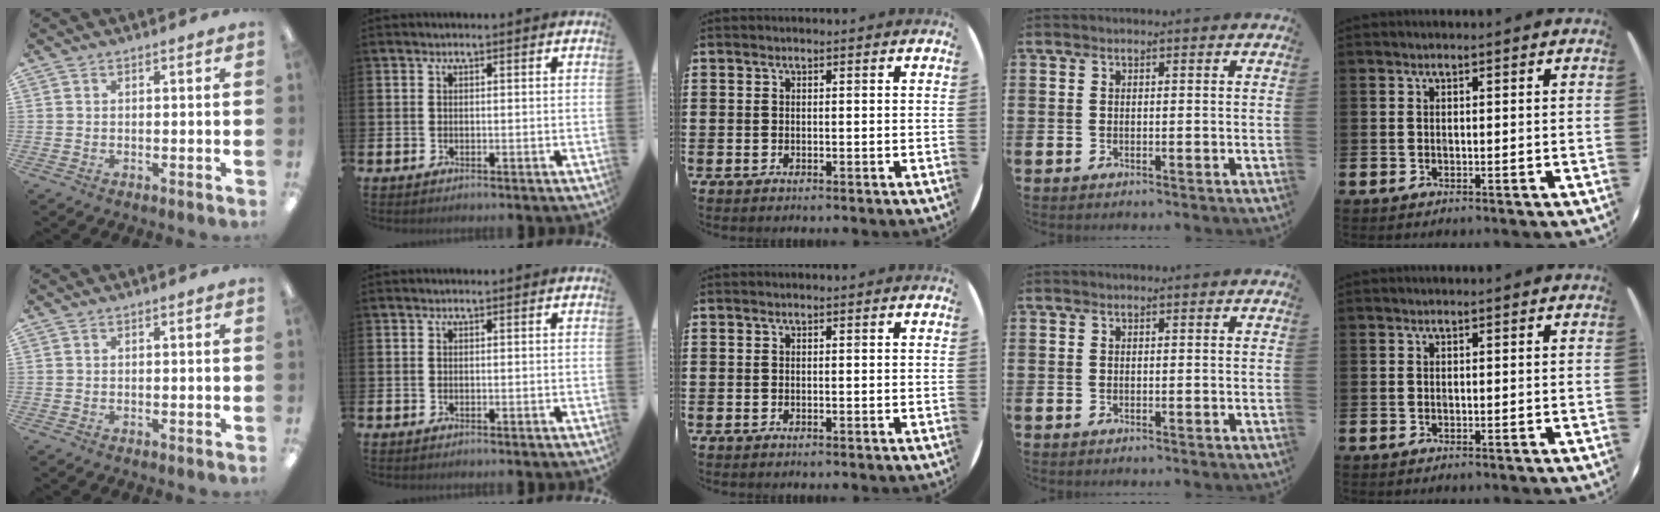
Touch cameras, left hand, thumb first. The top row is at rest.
{}